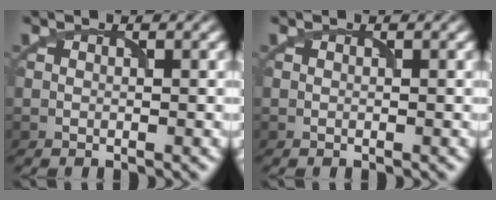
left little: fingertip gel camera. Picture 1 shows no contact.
{"total": 0.0}